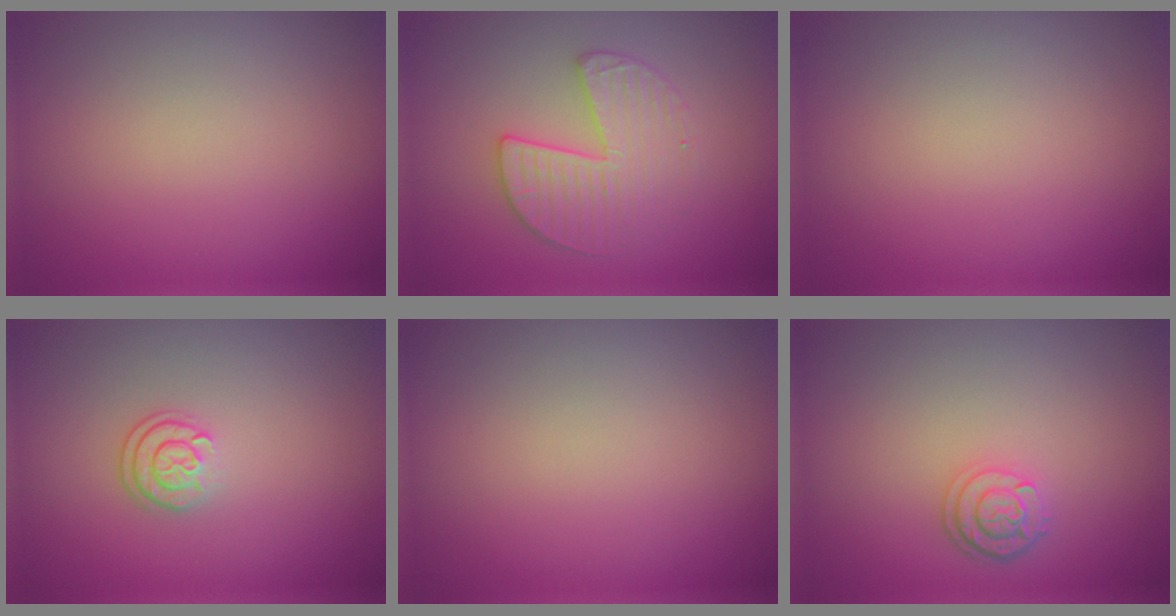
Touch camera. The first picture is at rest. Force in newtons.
{"total": 3.4, "press": 3.3, "slide": 0.7}
{"total": 0.0}
{"total": 2.4, "press": 1.9, "slide": 1.5}
{"total": 0.0}
{"total": 2.4, "press": 2.1, "slide": 1.2}